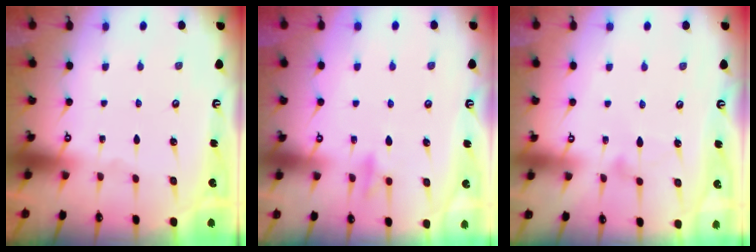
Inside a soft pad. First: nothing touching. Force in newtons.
{"total": 10.1, "press": 10.0, "slide": 1.7}
{"total": 7.1, "press": 7.1, "slide": 0.3}